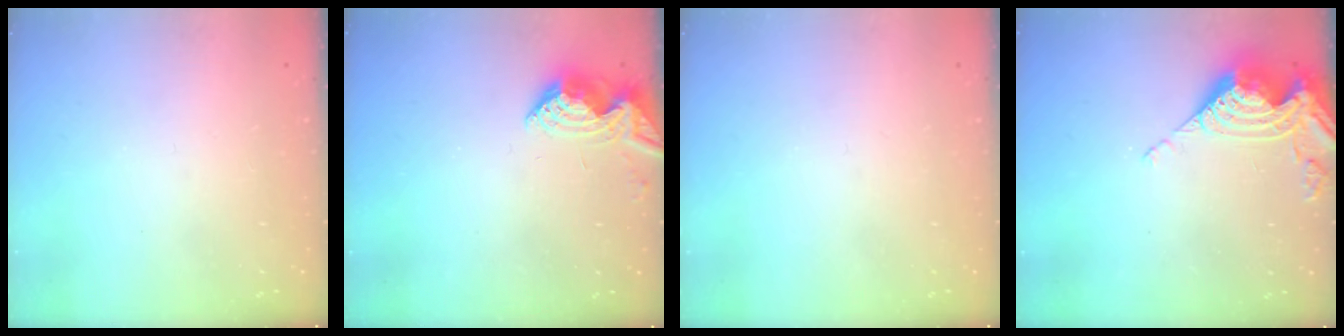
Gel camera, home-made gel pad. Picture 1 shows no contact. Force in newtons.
{"total": 8.1, "press": 8.1, "slide": 0.6}
{"total": 0.0}
{"total": 12.6, "press": 12.5, "slide": 1.2}